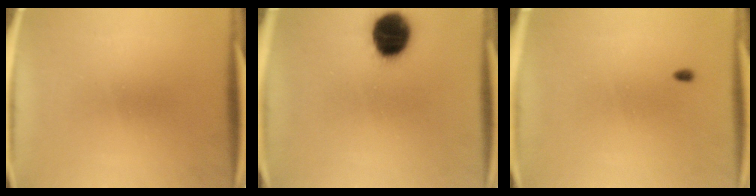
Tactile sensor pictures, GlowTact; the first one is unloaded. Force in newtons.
{"total": 12.3}
{"total": 0.7}